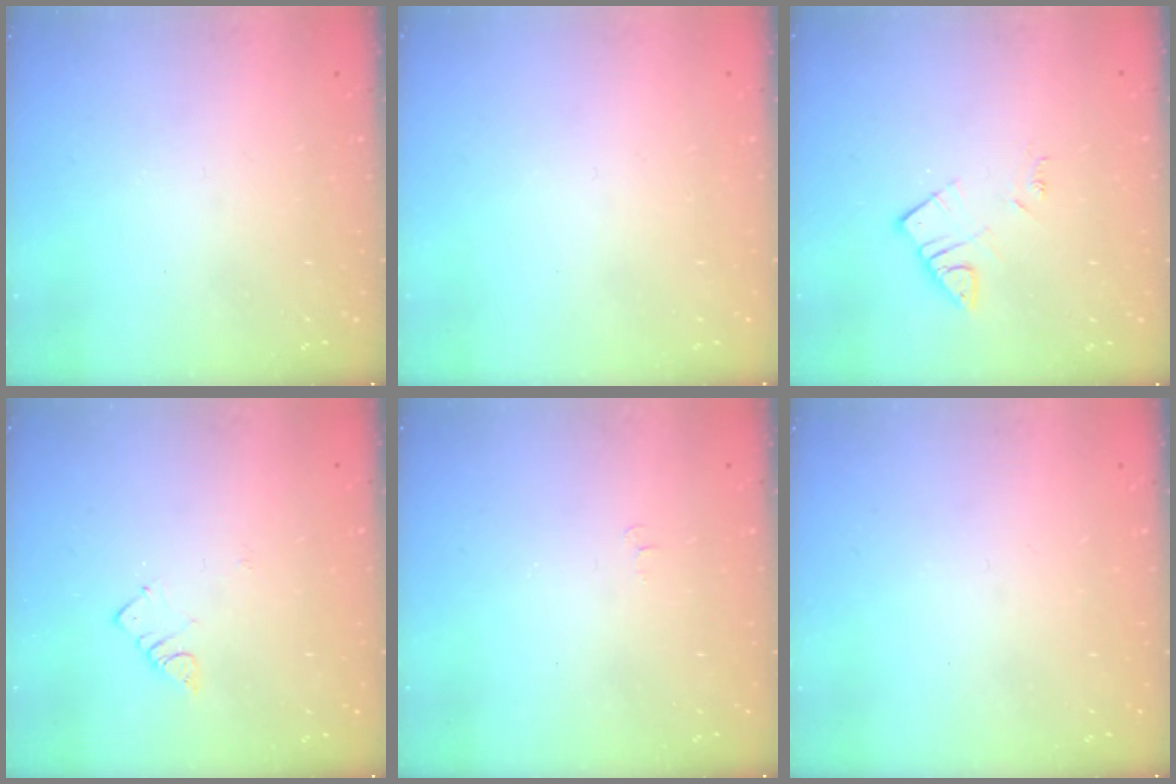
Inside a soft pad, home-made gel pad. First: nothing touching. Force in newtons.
{"total": 1.6, "press": 1.6, "slide": 0.1}
{"total": 4.4, "press": 4.4, "slide": 0.2}
{"total": 3.2, "press": 3.2, "slide": 0.3}
{"total": 3.6, "press": 3.6, "slide": 0.4}
{"total": 0.0}